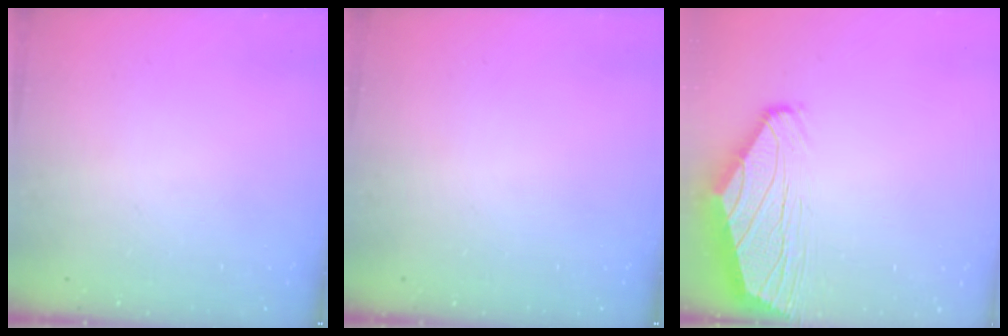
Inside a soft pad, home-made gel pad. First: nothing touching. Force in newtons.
{"total": 0.0}
{"total": 2.0, "press": 1.7, "slide": 0.9}